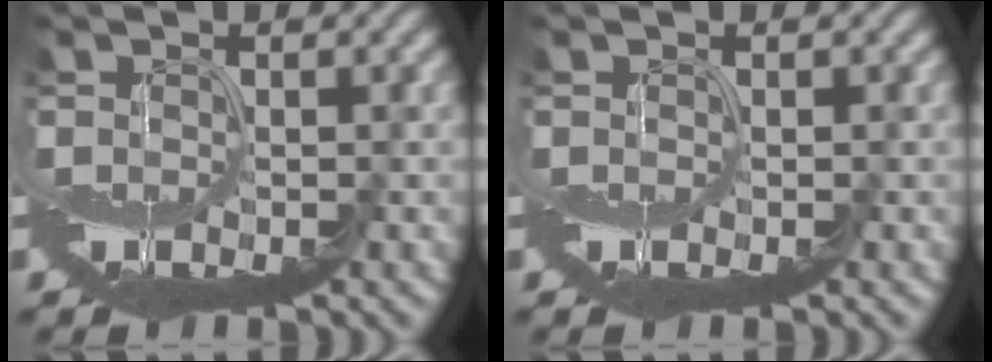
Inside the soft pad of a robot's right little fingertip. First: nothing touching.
{"total": 0.0}